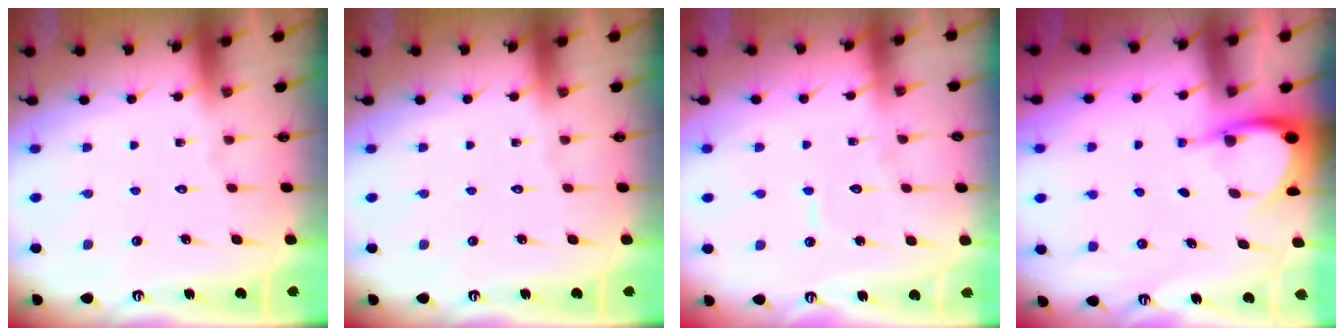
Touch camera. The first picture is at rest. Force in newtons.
{"total": 0.0}
{"total": 4.8, "press": 4.7, "slide": 0.3}
{"total": 4.0, "press": 4.0, "slide": 0.2}